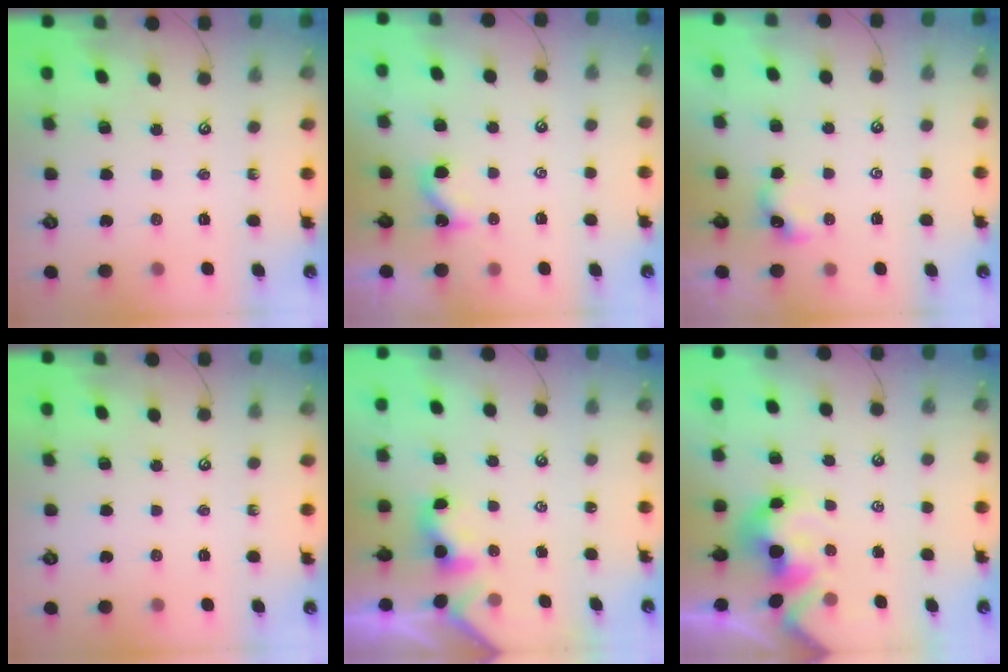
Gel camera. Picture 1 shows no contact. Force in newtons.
{"total": 1.7, "press": 1.7, "slide": 0.2}
{"total": 0.7, "press": 0.7, "slide": 0.1}
{"total": 0.0}
{"total": 0.5, "press": 0.4, "slide": 0.4}
{"total": 6.7, "press": 6.6, "slide": 1.1}